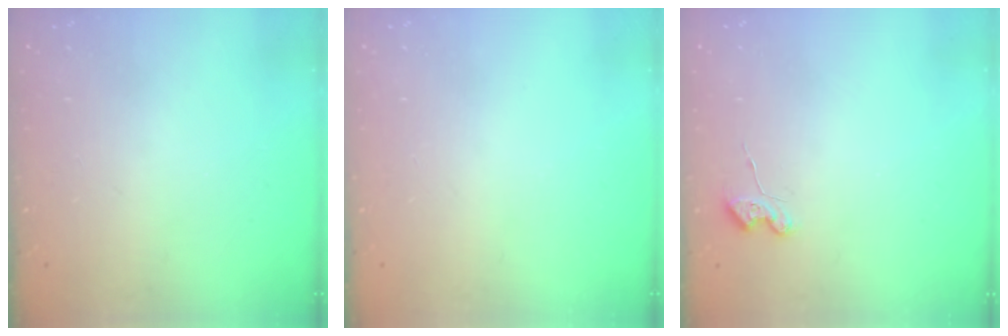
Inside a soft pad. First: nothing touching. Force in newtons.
{"total": 0.0}
{"total": 4.2, "press": 4.1, "slide": 0.5}